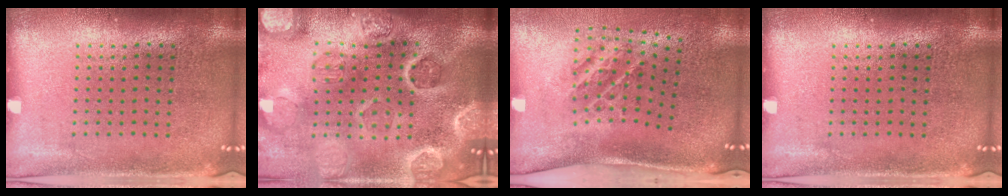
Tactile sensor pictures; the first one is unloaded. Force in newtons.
{"total": 5.4, "press": 4.6, "slide": 2.8}
{"total": 1.6, "press": 1.2, "slide": 1.1}
{"total": 0.0}